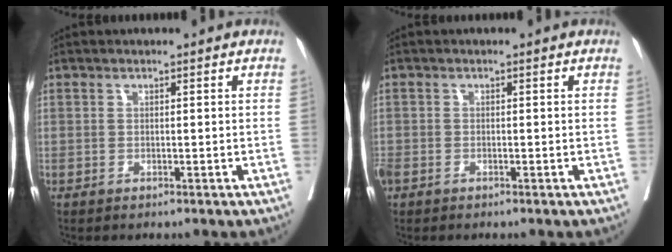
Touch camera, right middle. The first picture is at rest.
{"total": 3.4, "force": [-1.7, 2.4, 1.6], "torque": [-0.054, -0.007, -0.033]}